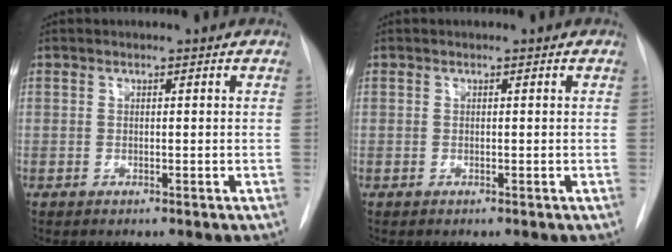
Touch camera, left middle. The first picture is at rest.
{"total": 0.0}